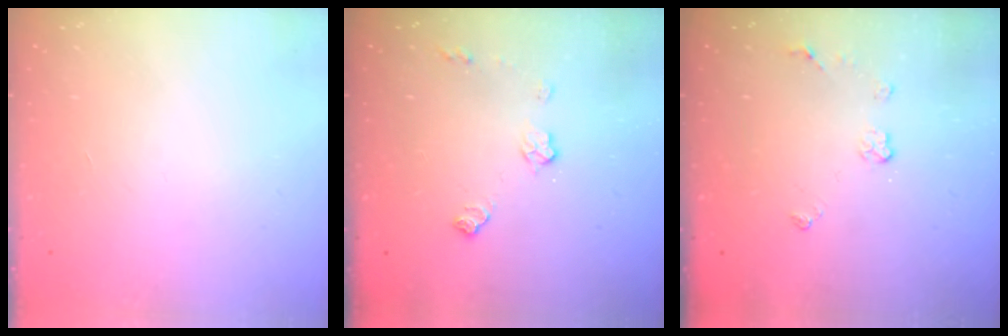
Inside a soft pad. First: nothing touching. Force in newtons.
{"total": 6.8, "press": 6.8, "slide": 0.3}
{"total": 4.5, "press": 4.5, "slide": 0.7}